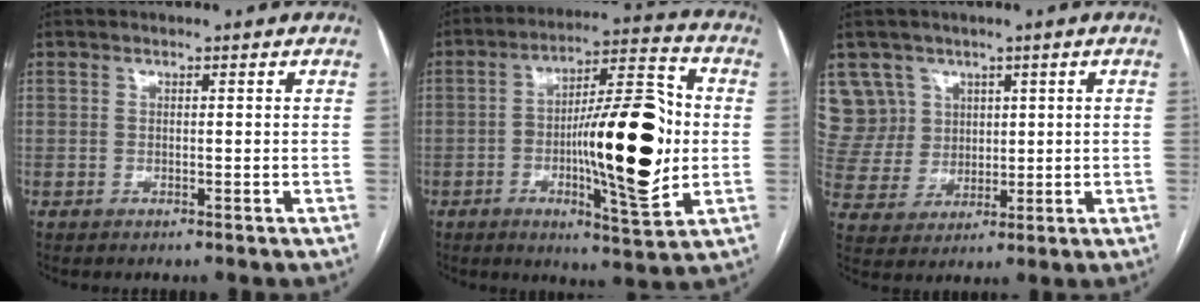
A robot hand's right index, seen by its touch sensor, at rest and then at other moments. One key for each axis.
{"total": 18.3, "fx": -1.7, "fy": 3.7, "fz": 17.8, "tx": -0.277, "ty": 0.012, "tz": -0.023}
{"total": 8.1, "fx": 3.9, "fy": 7.2, "fz": -0.1, "tx": -0.001, "ty": 0.032, "tz": 0.089}